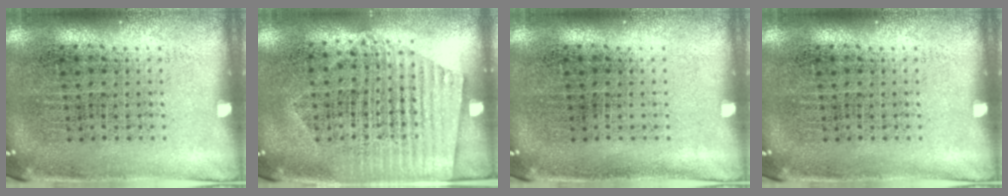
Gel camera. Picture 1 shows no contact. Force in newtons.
{"total": 1.5, "press": 1.2, "slide": 0.9}
{"total": 0.0}
{"total": 0.0}